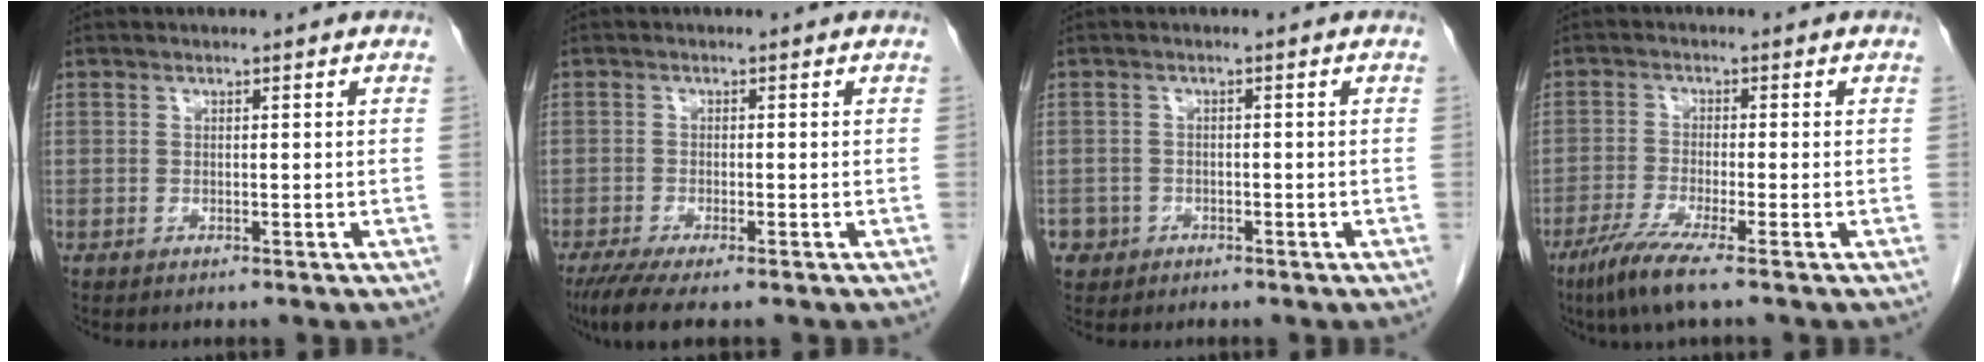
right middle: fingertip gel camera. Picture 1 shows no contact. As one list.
[{"total": 5.3, "force": [-3.9, 0.6, 3.5], "torque": [-0.064, -0.015, -0.065]}, {"total": 2.5, "force": [-1.3, 2.1, 0.1], "torque": [-0.001, 0.008, -0.022]}, {"total": 5.8, "force": [-3.9, -0.5, 4.4], "torque": [-0.091, -0.020, -0.078]}]